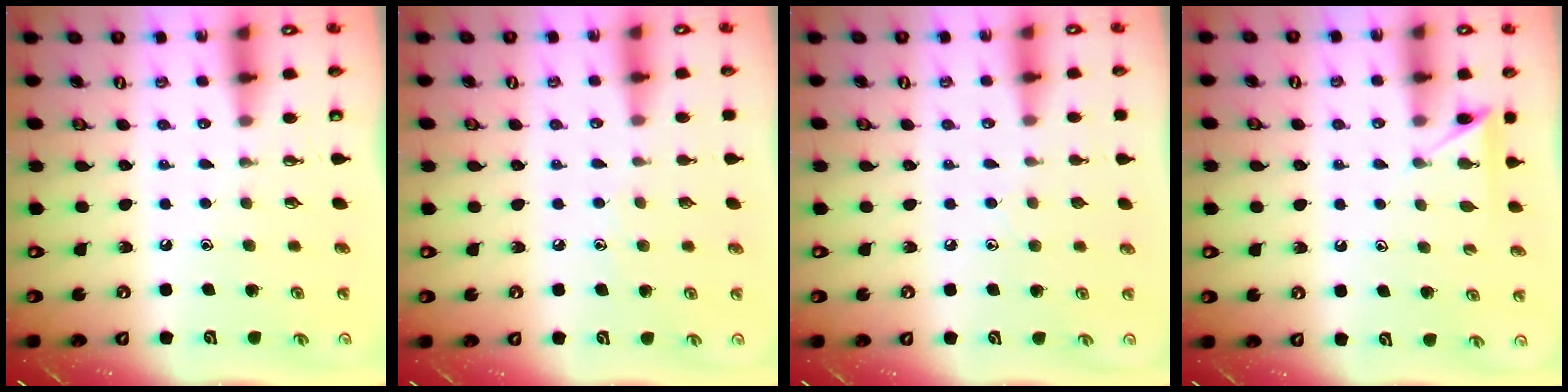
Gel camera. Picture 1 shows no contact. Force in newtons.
{"total": 3.6, "press": 3.6, "slide": 0.3}
{"total": 4.8, "press": 4.8, "slide": 0.5}
{"total": 5.2, "press": 5.2, "slide": 0.6}